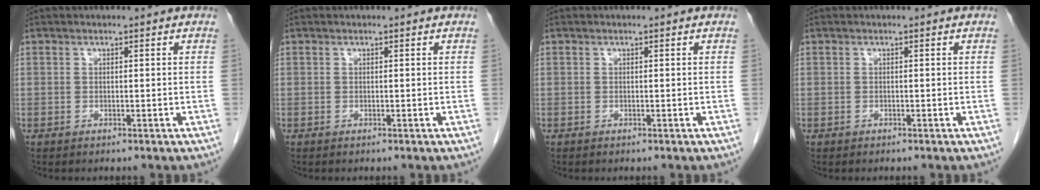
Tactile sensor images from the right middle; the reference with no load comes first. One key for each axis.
{"total": 0.0}
{"total": 0.0}
{"total": 0.0}